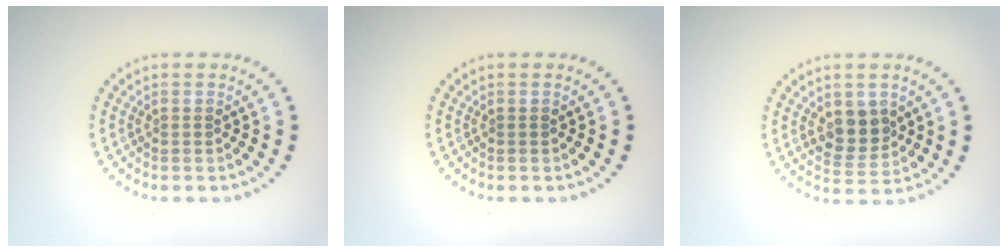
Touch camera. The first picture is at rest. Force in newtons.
{"total": 0.0}
{"total": 3.4, "press": 3.3, "slide": 0.9}